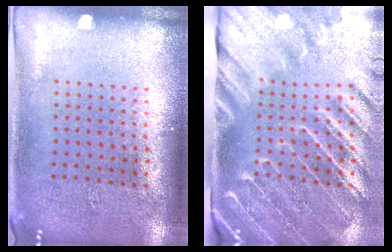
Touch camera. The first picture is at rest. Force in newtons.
{"total": 4.0, "press": 3.3, "slide": 2.3}